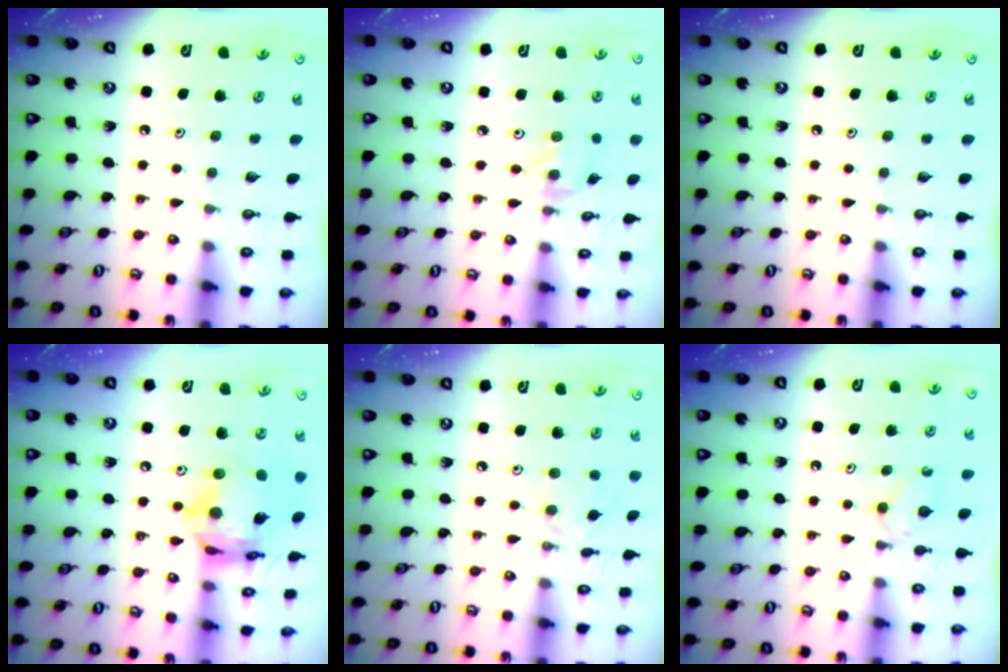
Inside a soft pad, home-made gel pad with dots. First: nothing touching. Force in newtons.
{"total": 1.2, "press": 1.2, "slide": 0.3}
{"total": 0.0}
{"total": 15.7, "press": 15.6, "slide": 1.5}
{"total": 1.8, "press": 1.8, "slide": 0.3}
{"total": 4.3, "press": 4.3, "slide": 0.7}